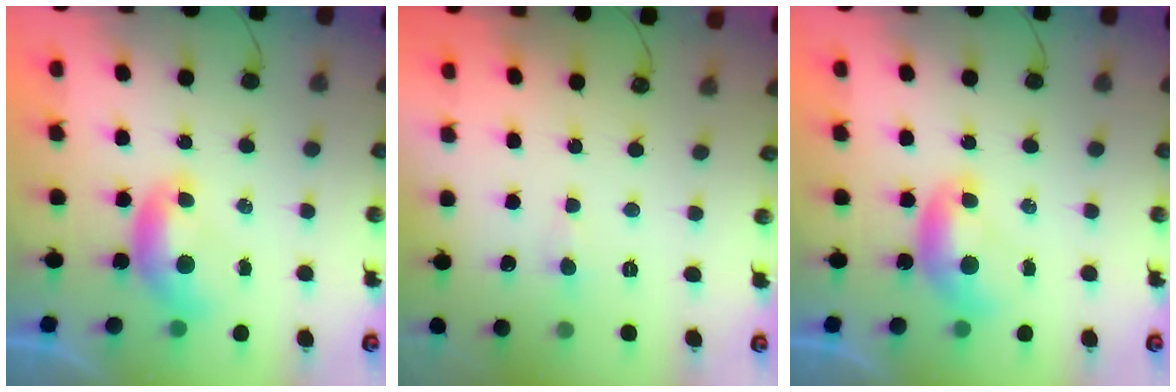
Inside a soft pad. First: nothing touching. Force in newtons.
{"total": 0.7, "press": 0.5, "slide": 0.5}
{"total": 0.0}